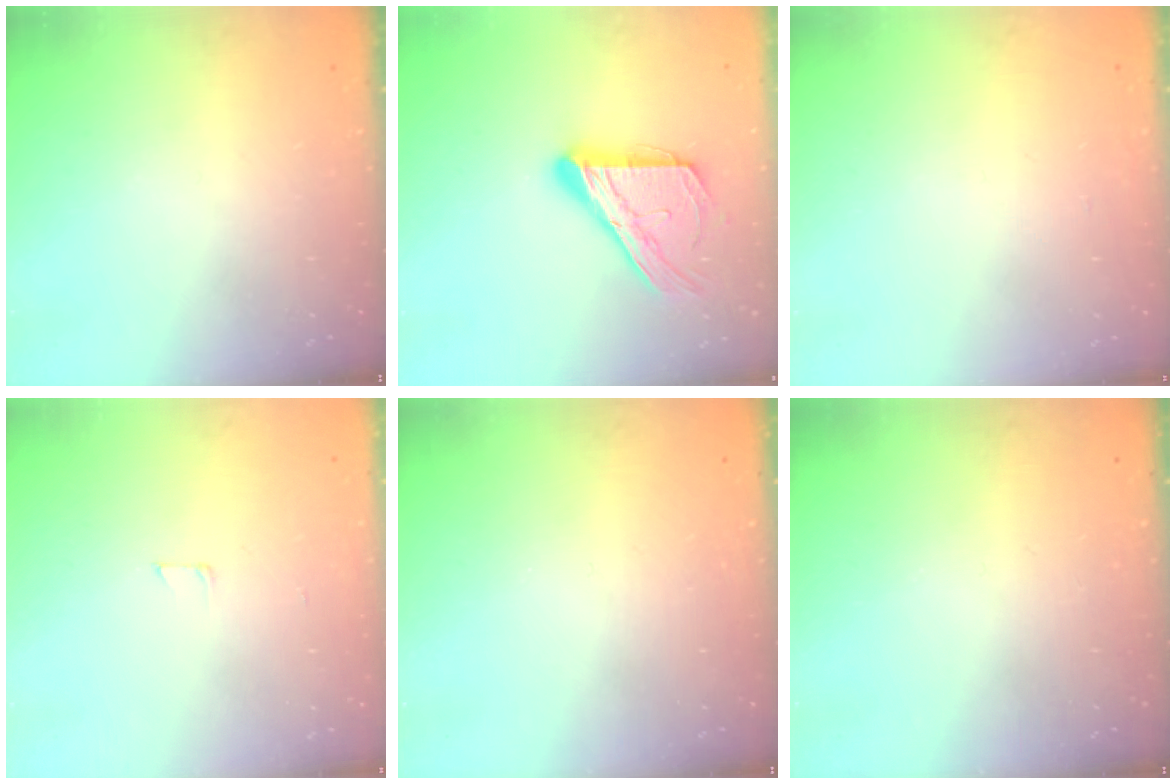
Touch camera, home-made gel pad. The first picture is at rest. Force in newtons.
{"total": 15.8, "press": 15.7, "slide": 1.0}
{"total": 0.9, "press": 0.9, "slide": 0.0}
{"total": 2.9, "press": 2.9, "slide": 0.2}
{"total": 0.0}
{"total": 0.0}